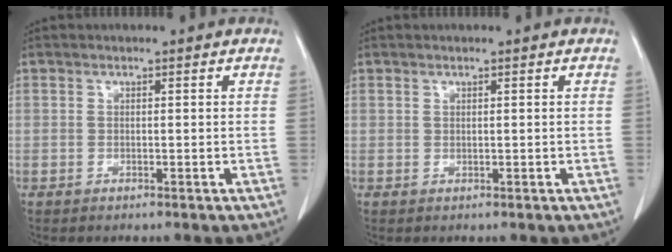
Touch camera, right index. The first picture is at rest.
{"total": 0.0}